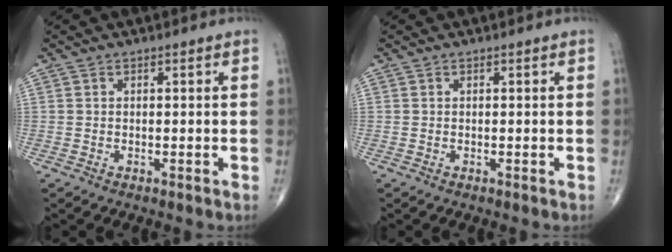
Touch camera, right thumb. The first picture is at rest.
{"total": 0.0}